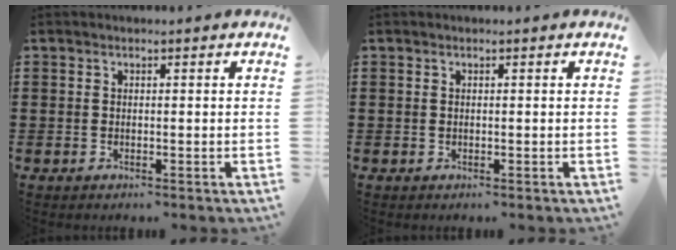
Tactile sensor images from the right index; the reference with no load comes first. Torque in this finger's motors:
{"motor_torque": [2.14, 0.00, 0.03, 0.02]}